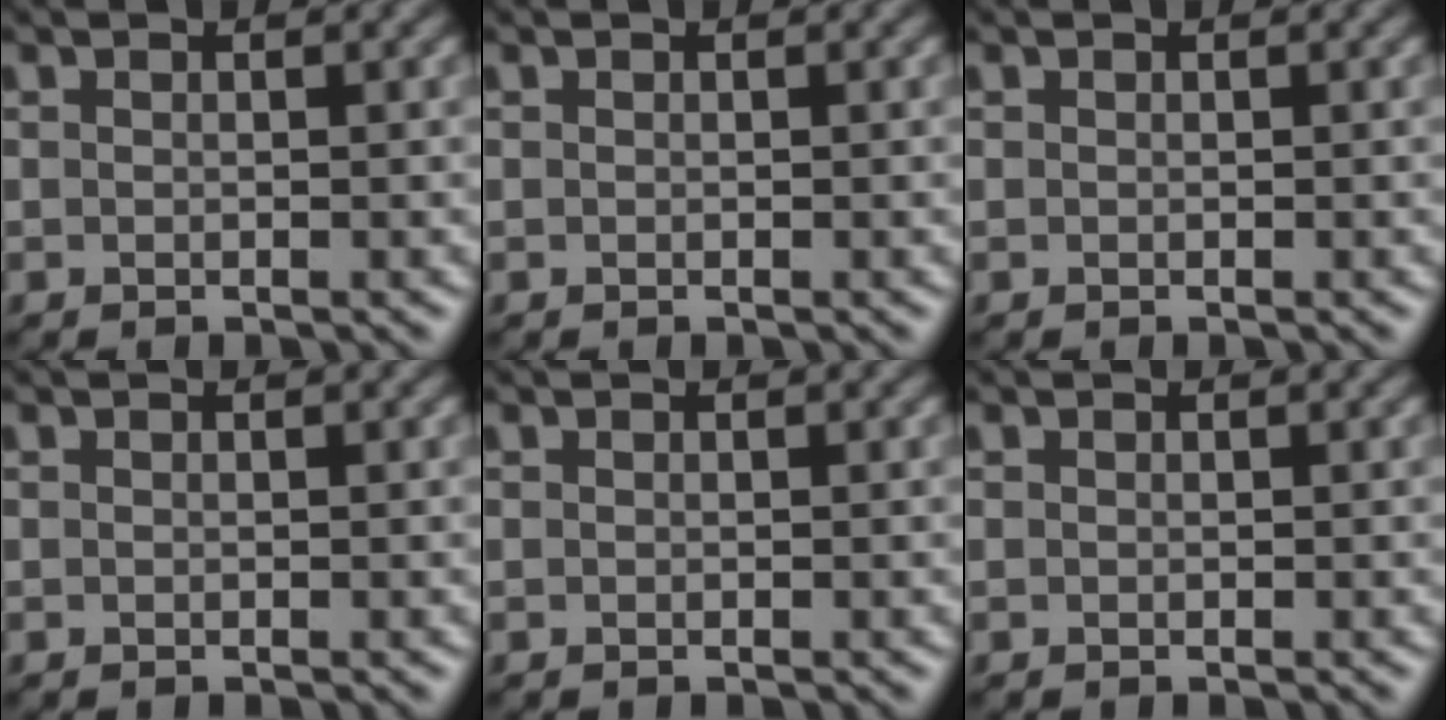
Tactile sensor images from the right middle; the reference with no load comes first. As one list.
[{"total": 0.0}, {"total": 0.0}, {"total": 0.0}, {"total": 0.0}, {"total": 0.0}]